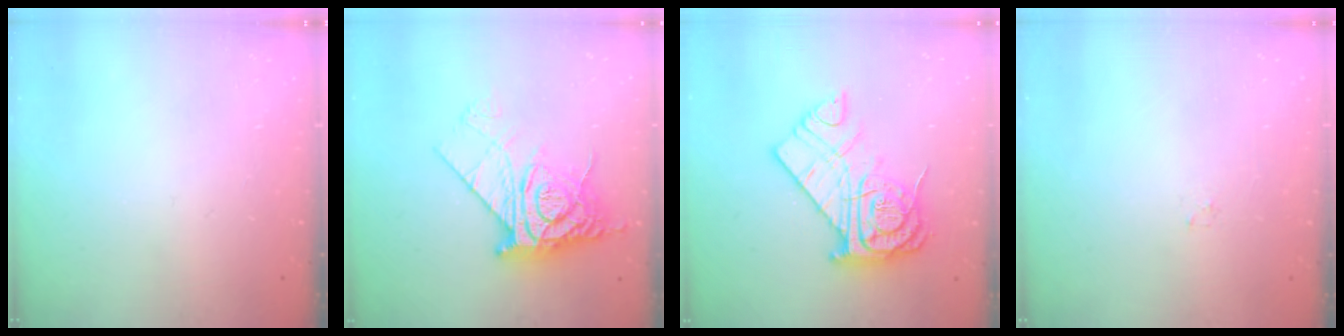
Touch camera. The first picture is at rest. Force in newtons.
{"total": 12.2, "press": 12.2, "slide": 1.1}
{"total": 16.8, "press": 16.7, "slide": 1.7}
{"total": 0.8, "press": 0.8, "slide": 0.2}